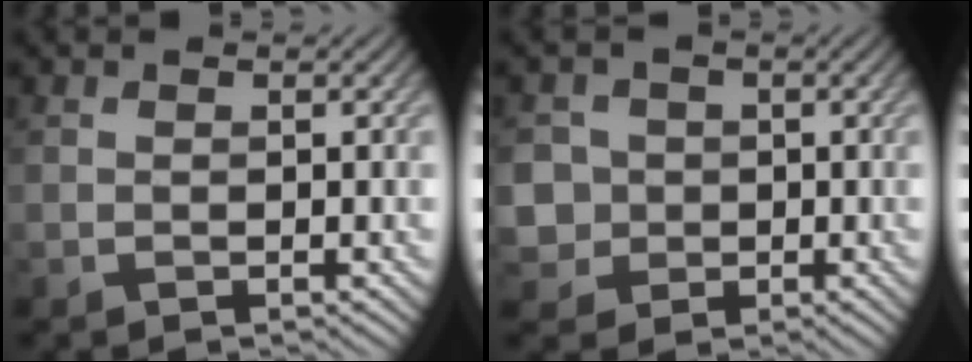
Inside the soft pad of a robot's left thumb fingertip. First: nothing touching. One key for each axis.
{"total": 5.1, "fx": -0.2, "fy": 5.0, "fz": 1.1, "tx": -0.041, "ty": 0.004, "tz": -0.024}